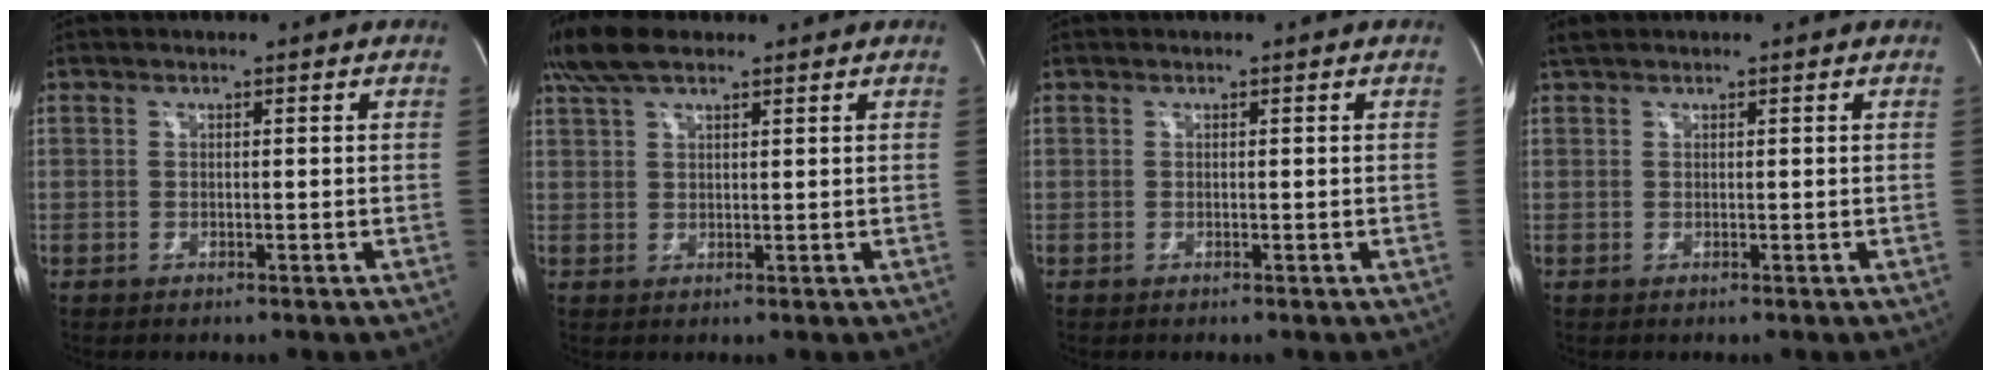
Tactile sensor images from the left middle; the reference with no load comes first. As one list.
[{"total": 6.6, "force": [5.0, 2.1, 3.8], "torque": [-0.088, 0.027, 0.099]}, {"total": 0.0}, {"total": 1.3, "force": [1.2, 0.2, 0.5], "torque": [-0.019, 0.017, 0.027]}]